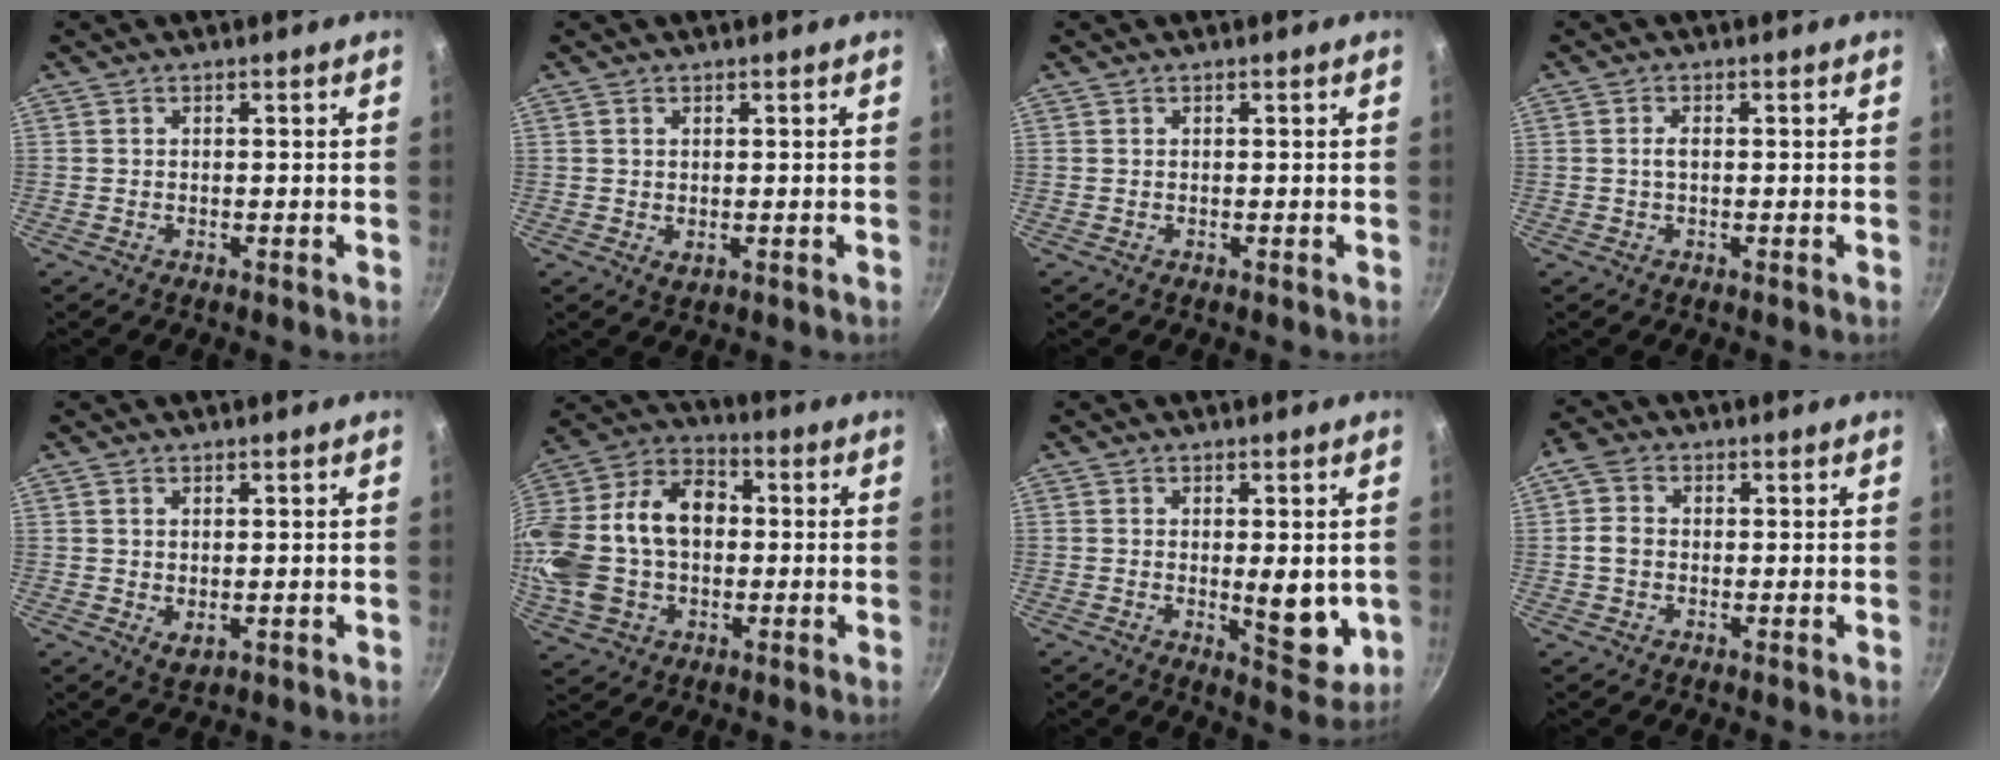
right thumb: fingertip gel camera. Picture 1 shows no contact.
{"total": 1.5, "force": [0.4, 0.9, 1.1], "torque": [-0.017, -0.003, 0.007]}
{"total": 0.0}
{"total": 1.5, "force": [0.0, 0.7, 1.3], "torque": [-0.026, 0.004, -0.001]}
{"total": 2.7, "force": [0.5, 1.6, 2.0], "torque": [-0.031, -0.007, 0.011]}
{"total": 24.0, "force": [0.3, 17.0, 17.0], "torque": [-0.331, 0.049, 0.004]}
{"total": 8.2, "force": [-0.2, 3.4, 7.4], "torque": [-0.086, -0.024, 0.003]}
{"total": 4.5, "force": [0.0, 3.7, 2.6], "torque": [-0.042, 0.008, -0.011]}